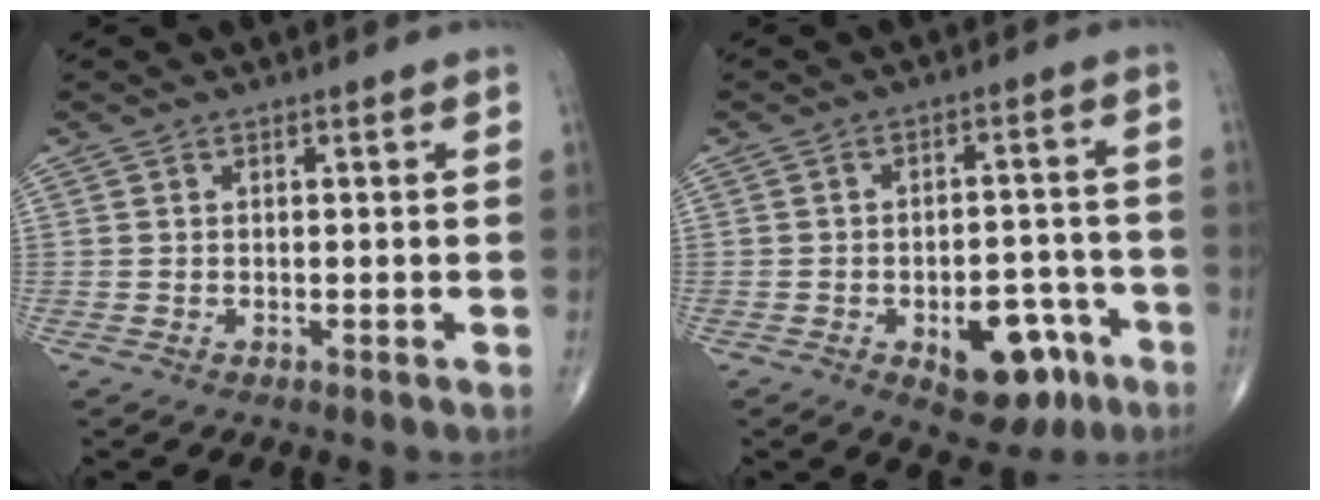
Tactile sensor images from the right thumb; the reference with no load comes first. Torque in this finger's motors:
{"motor_torque": [3.77, 1.24, 0.46, -0.69, 0.04]}